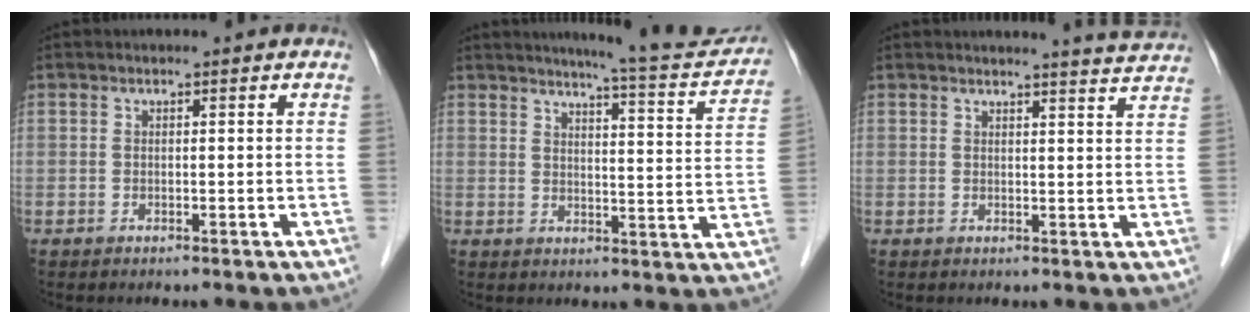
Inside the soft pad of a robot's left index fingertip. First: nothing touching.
{"total": 13.2, "force": [12.4, 0.4, 4.4], "torque": [-0.054, -0.032, 0.142]}
{"total": 5.4, "force": [5.3, -0.7, 1.0], "torque": [-0.020, -0.014, 0.047]}